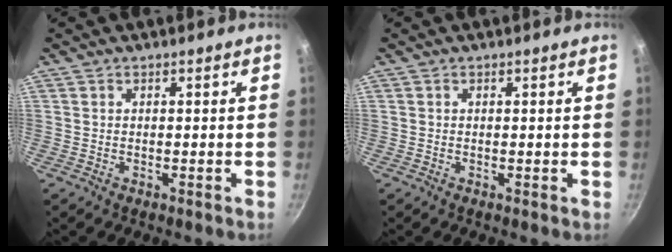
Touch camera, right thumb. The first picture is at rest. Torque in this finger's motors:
{"motor_torque": [-0.08, -0.19, 0.08, 0.66, 0.10]}